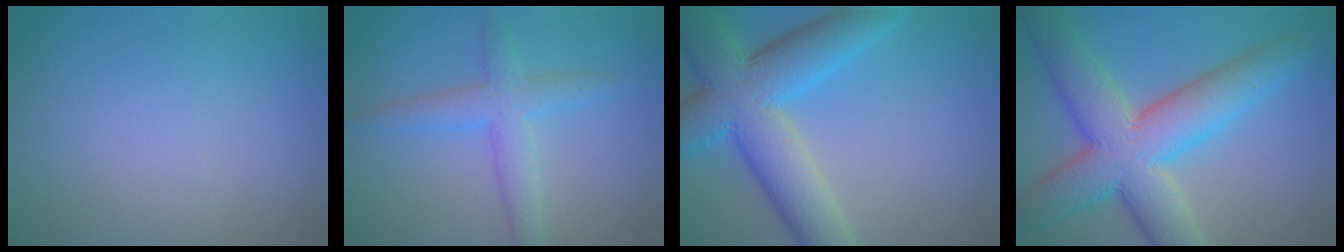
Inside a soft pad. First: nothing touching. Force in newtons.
{"total": 3.7, "press": 3.7, "slide": 0.0}
{"total": 10.2, "press": 10.1, "slide": 0.2}
{"total": 10.6, "press": 10.5, "slide": 0.7}